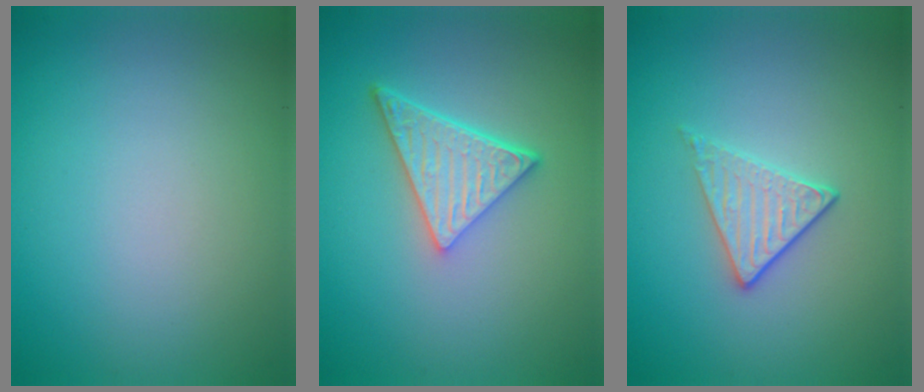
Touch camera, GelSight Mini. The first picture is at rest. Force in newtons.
{"total": 5.1, "press": 3.7, "slide": 3.5}
{"total": 2.0, "press": 1.7, "slide": 1.0}